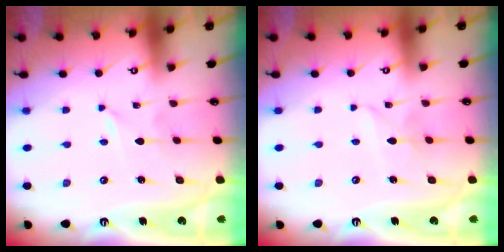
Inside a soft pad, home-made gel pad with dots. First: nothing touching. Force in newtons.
{"total": 2.6, "press": 2.6, "slide": 0.2}